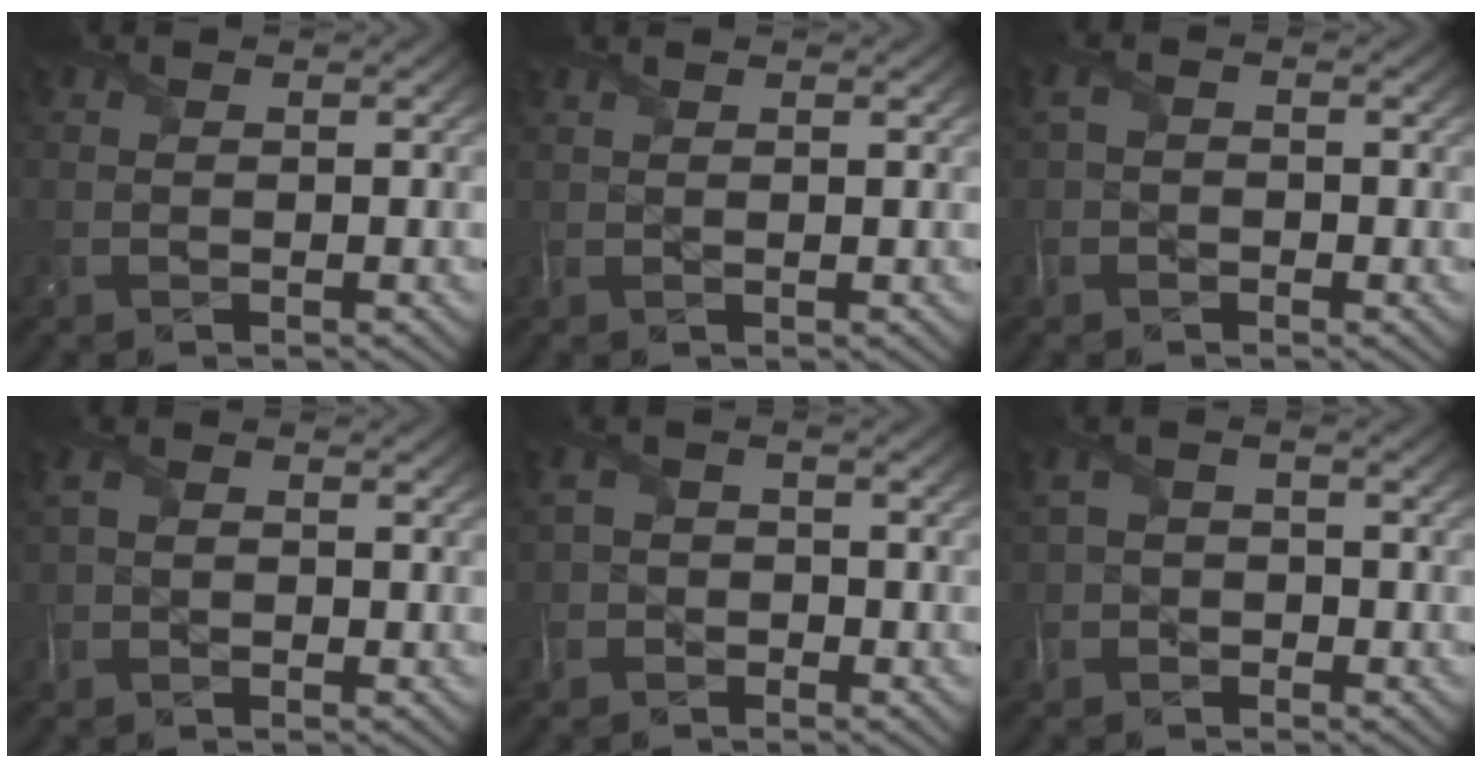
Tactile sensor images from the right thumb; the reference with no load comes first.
{"total": 1.4, "force": [1.0, 0.2, 1.0], "torque": [-0.028, 0.001, 0.016]}
{"total": 2.3, "force": [-0.4, 1.7, 1.5], "torque": [-0.045, 0.001, -0.015]}
{"total": 2.8, "force": [0.2, 2.0, 1.9], "torque": [-0.051, 0.002, -0.002]}
{"total": 2.6, "force": [-1.3, 1.9, 1.2], "torque": [-0.038, -0.002, -0.034]}
{"total": 2.9, "force": [-0.8, 2.1, 1.7], "torque": [-0.051, 0.000, -0.025]}